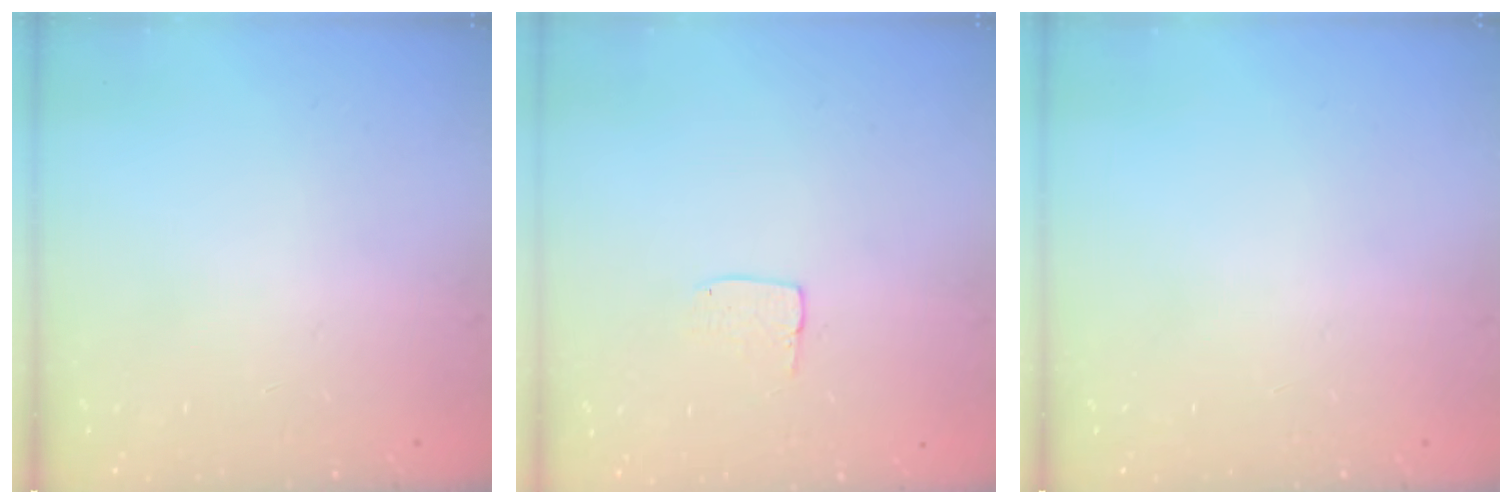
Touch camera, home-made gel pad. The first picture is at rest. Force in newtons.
{"total": 3.8, "press": 3.8, "slide": 0.2}
{"total": 0.0}